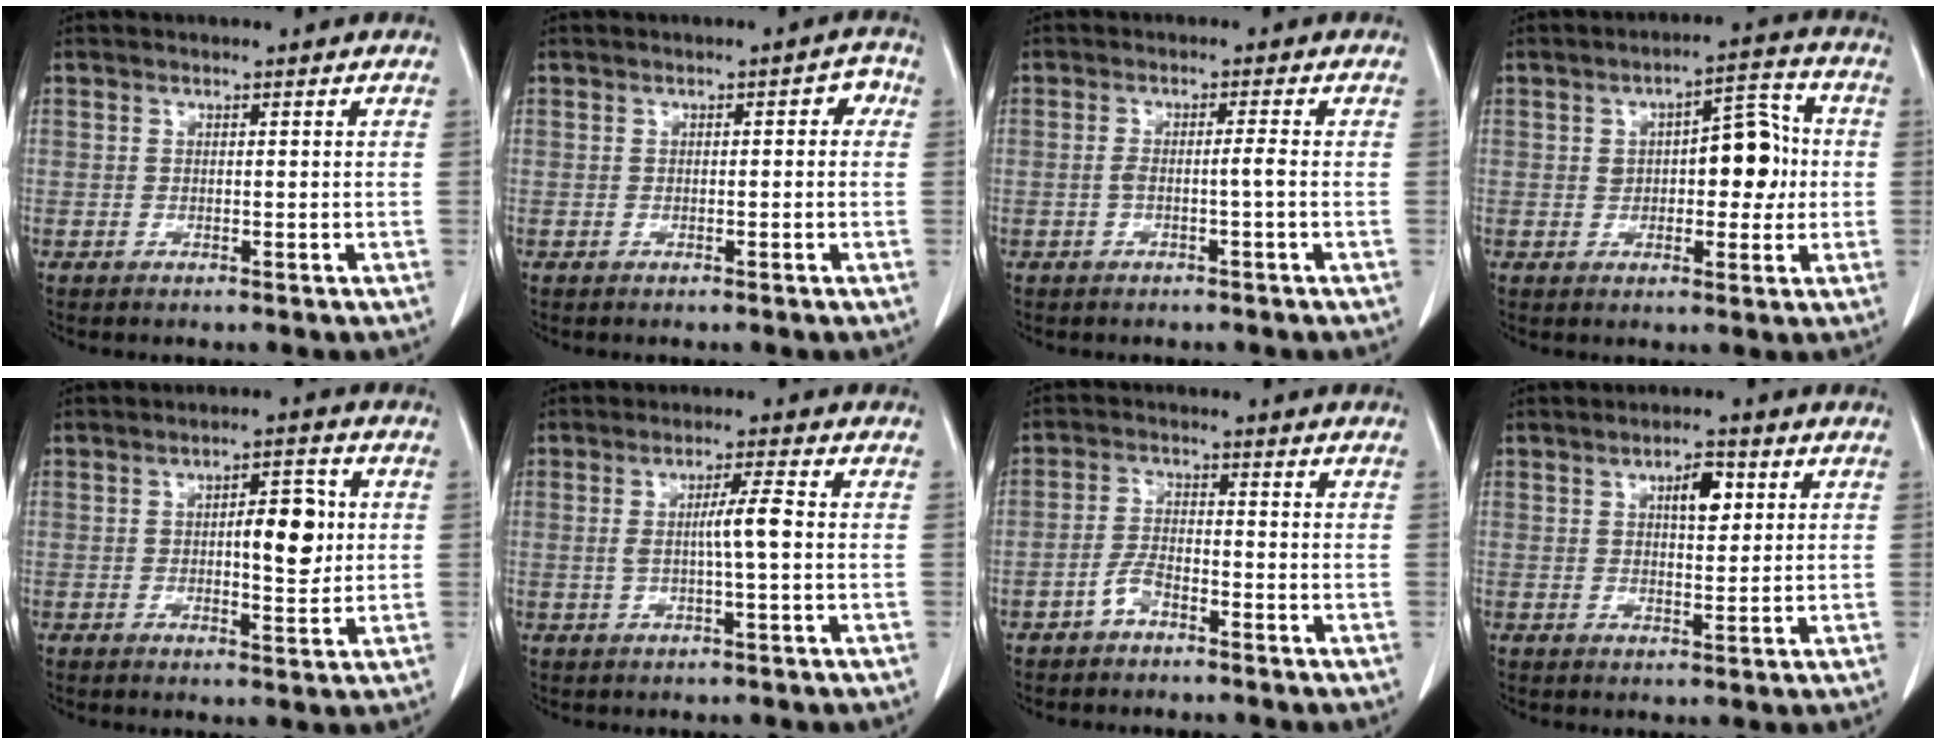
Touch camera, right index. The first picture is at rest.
{"total": 2.2, "force": [0.2, 1.0, 1.9], "torque": [-0.017, 0.013, -0.002]}
{"total": 2.1, "force": [-0.6, -0.2, 2.0], "torque": [-0.037, 0.004, -0.009]}
{"total": 8.7, "force": [0.6, 3.9, 7.8], "torque": [-0.103, 0.029, 0.012]}
{"total": 7.1, "force": [0.7, 2.5, 6.6], "torque": [-0.093, 0.005, 0.012]}
{"total": 4.6, "force": [0.0, 0.0, 4.6], "torque": [-0.082, 0.002, 0.000]}
{"total": 3.2, "force": [-2.1, 1.6, 1.9], "torque": [-0.040, 0.009, -0.037]}
{"total": 4.6, "force": [1.7, 1.7, 3.9], "torque": [-0.063, 0.004, 0.027]}